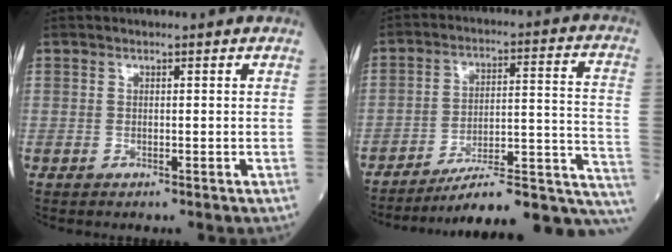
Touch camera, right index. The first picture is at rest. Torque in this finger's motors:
{"motor_torque": [-0.08, -0.80, -0.27, -0.19]}